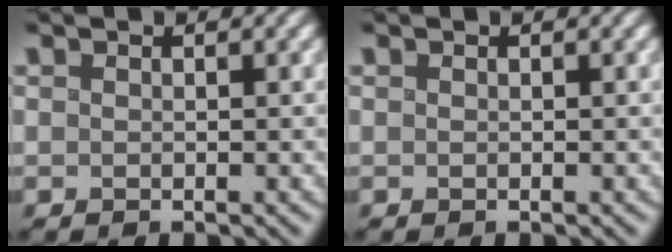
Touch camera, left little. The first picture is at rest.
{"total": 0.0}